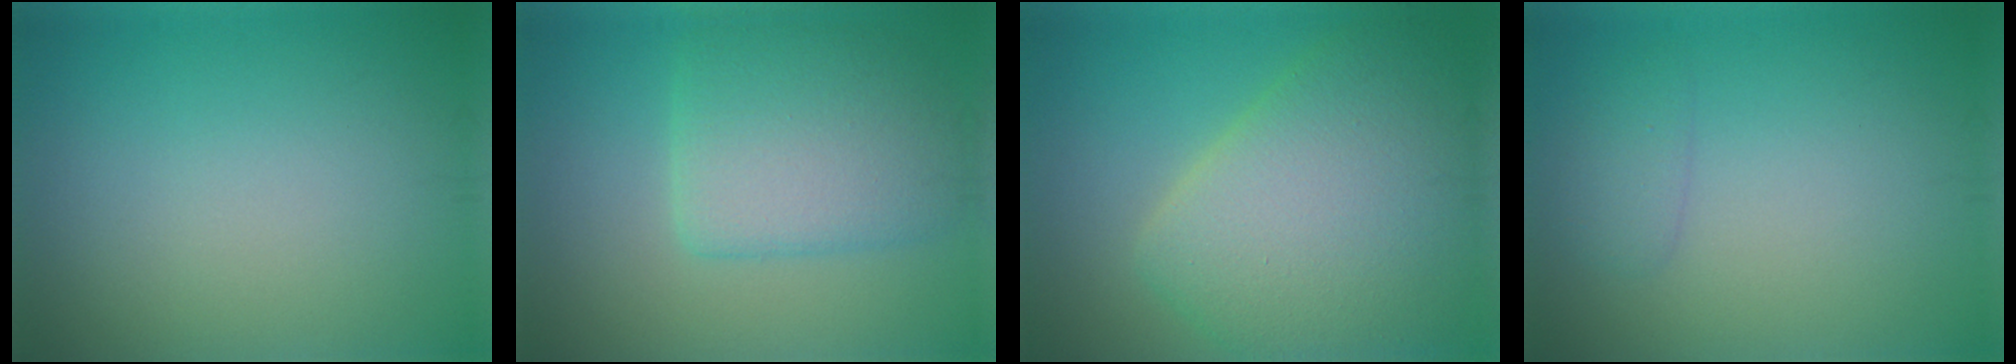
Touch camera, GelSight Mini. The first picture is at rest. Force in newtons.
{"total": 5.8, "press": 5.8, "slide": 0.6}
{"total": 10.3, "press": 10.3, "slide": 0.5}
{"total": 1.4, "press": 1.4, "slide": 0.1}